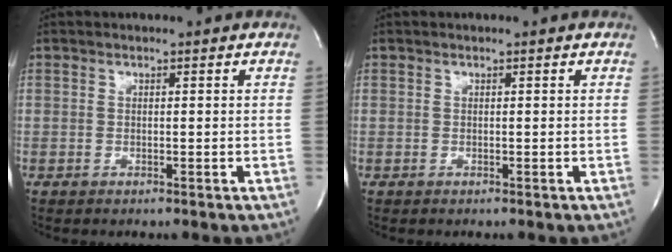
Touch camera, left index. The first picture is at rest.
{"total": 0.0}